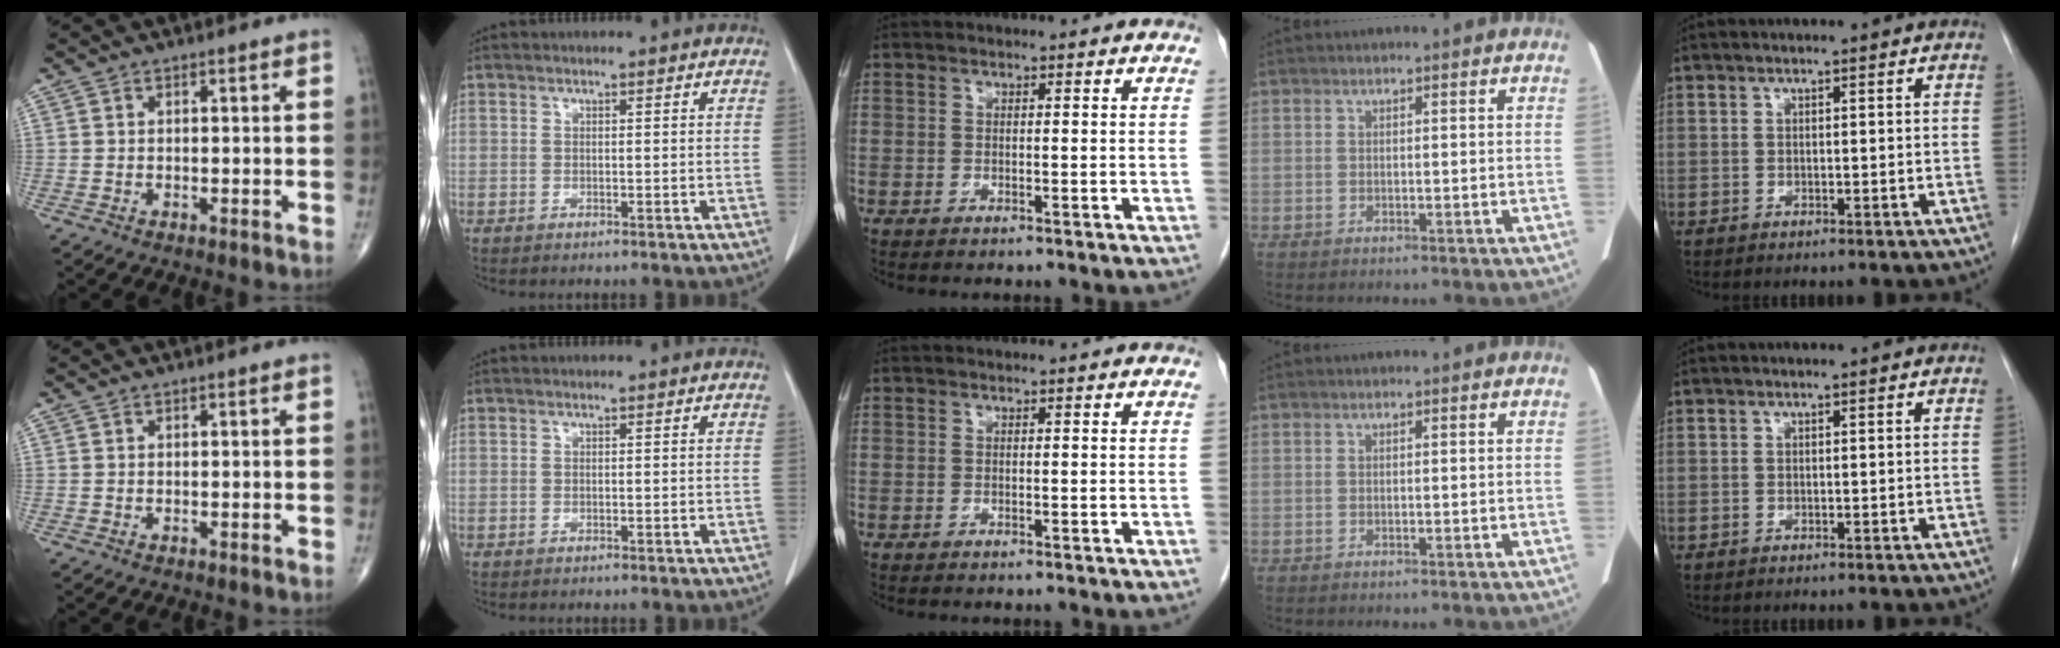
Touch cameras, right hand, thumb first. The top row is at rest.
{}